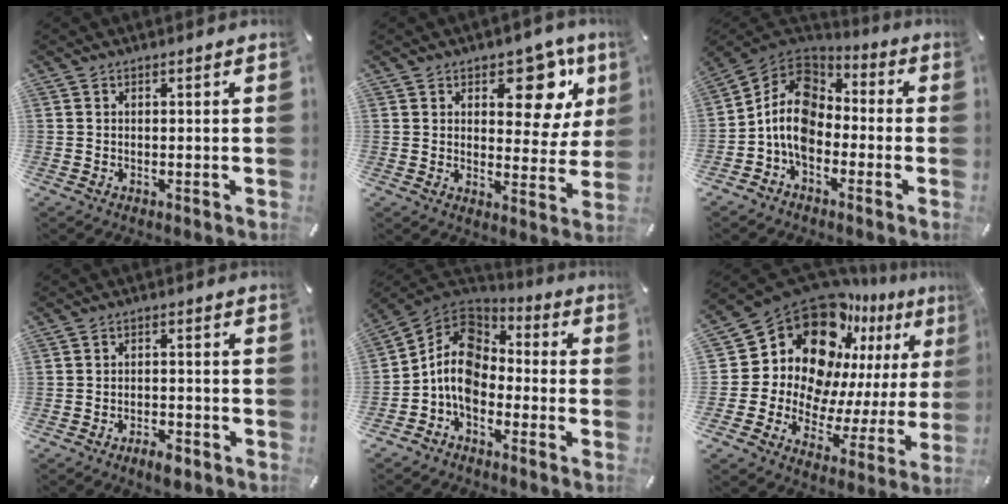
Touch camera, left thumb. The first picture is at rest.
{"total": 12.9, "force": [6.7, 7.1, 8.5], "torque": [-0.087, -0.045, 0.108]}
{"total": 11.6, "force": [-3.3, 8.6, 7.0], "torque": [-0.161, 0.023, -0.066]}
{"total": 4.2, "force": [-3.1, 1.8, 2.1], "torque": [-0.030, 0.019, -0.056]}
{"total": 10.7, "force": [-3.5, 7.9, 6.3], "torque": [-0.148, 0.020, -0.073]}
{"total": 19.2, "force": [11.4, 13.4, 7.8], "torque": [-0.118, -0.116, 0.215]}